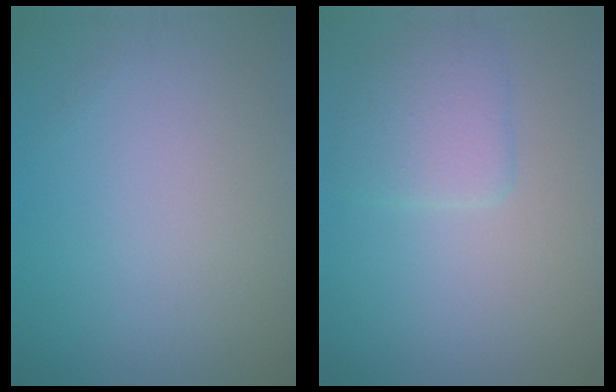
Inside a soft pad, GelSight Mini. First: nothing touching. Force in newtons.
{"total": 2.9, "press": 2.9, "slide": 0.3}